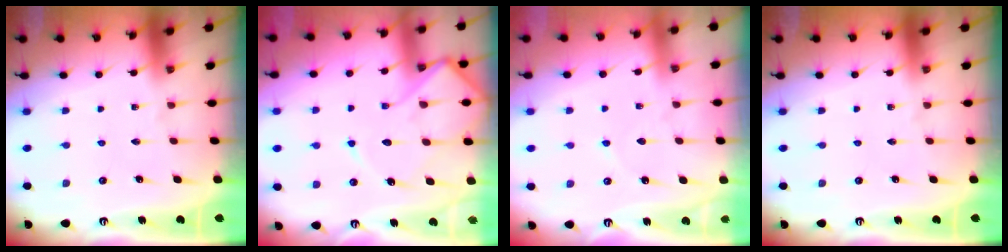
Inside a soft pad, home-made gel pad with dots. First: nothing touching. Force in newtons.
{"total": 11.4, "press": 11.3, "slide": 1.0}
{"total": 2.4, "press": 2.4, "slide": 0.4}
{"total": 0.0}